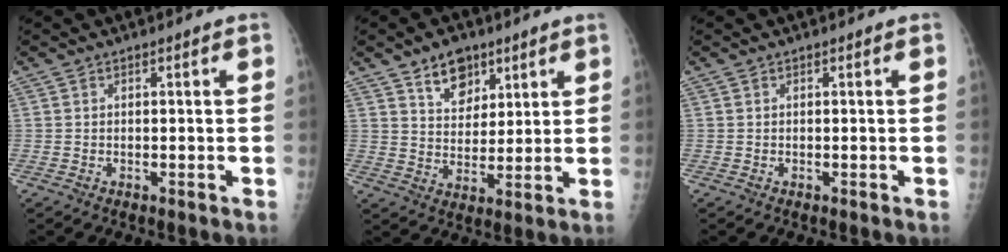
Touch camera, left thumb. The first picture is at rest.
{"total": 8.2, "force": [5.2, 5.2, 3.8], "torque": [-0.031, -0.031, 0.090]}
{"total": 0.0}